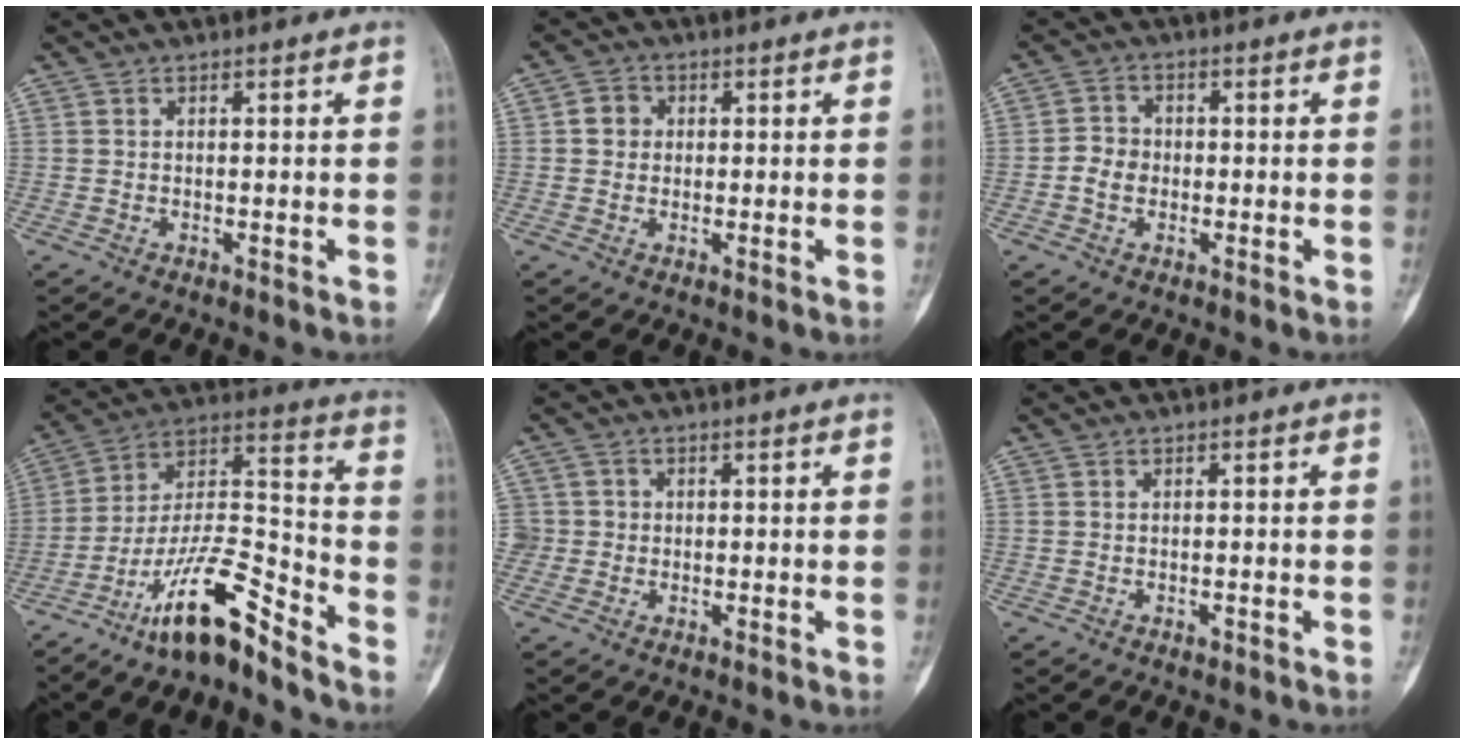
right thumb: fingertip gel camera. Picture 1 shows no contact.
{"total": 3.2, "force": [0.4, 3.0, 1.2], "torque": [-0.003, 0.006, 0.001]}
{"total": 3.9, "force": [-0.8, 3.3, 1.8], "torque": [-0.021, 0.012, -0.021]}
{"total": 15.3, "force": [-11.1, 3.7, 9.8], "torque": [-0.178, 0.096, -0.203]}
{"total": 3.2, "force": [-0.3, 3.2, 0.1], "torque": [0.021, 0.010, -0.009]}
{"total": 0.6, "force": [-0.4, 0.3, 0.4], "torque": [-0.006, 0.002, -0.005]}